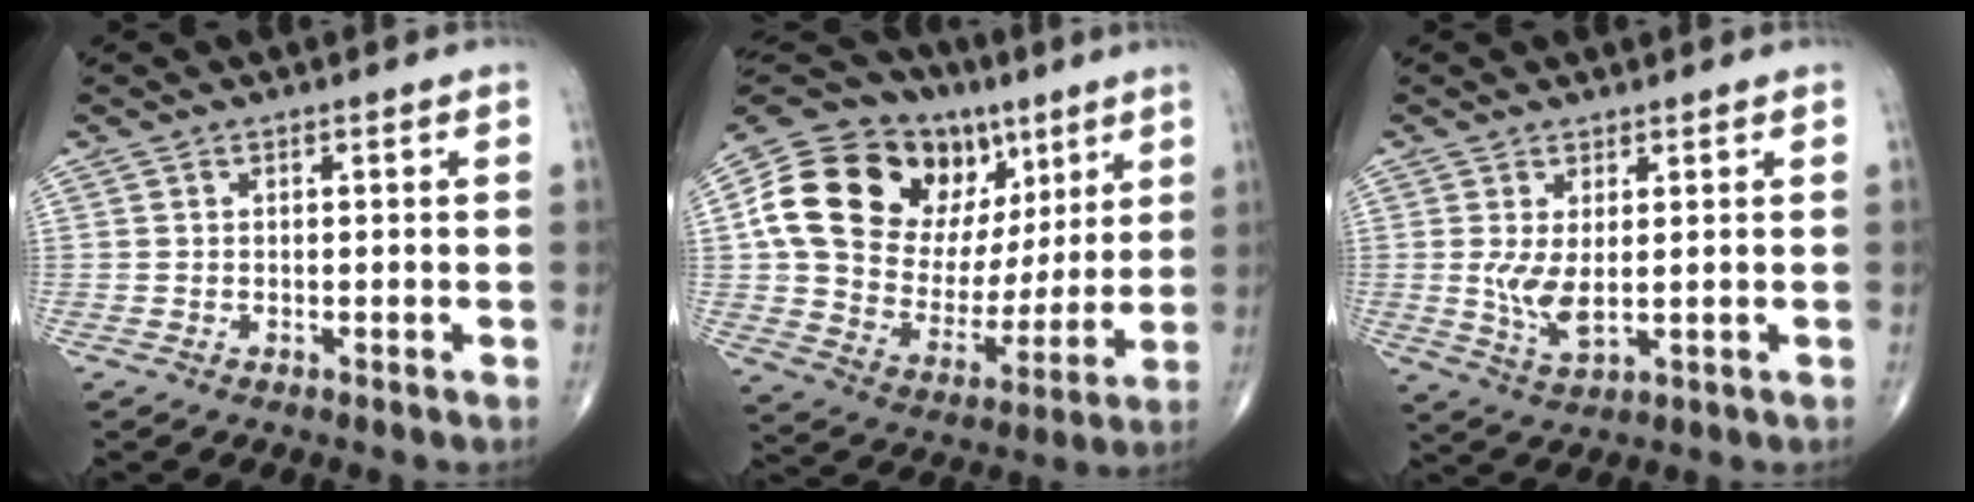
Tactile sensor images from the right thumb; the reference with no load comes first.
{"total": 27.7, "force": [10.3, 19.3, 17.0], "torque": [-0.257, 0.018, 0.181]}
{"total": 5.5, "force": [0.5, 2.2, 5.0], "torque": [-0.100, -0.018, 0.017]}